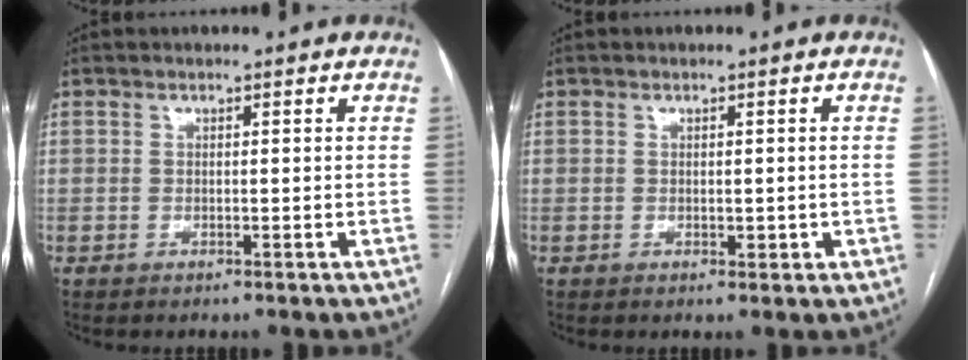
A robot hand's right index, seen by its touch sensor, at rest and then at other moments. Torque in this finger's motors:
{"motor_torque": [0.05, 0.11, 0.04, 0.02]}